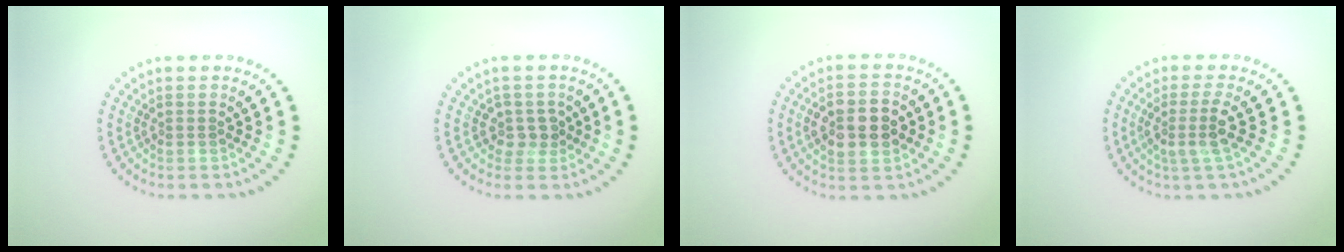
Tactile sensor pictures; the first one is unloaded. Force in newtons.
{"total": 1.8, "press": 1.4, "slide": 1.1}
{"total": 4.9, "press": 4.9, "slide": 0.2}
{"total": 2.6, "press": 1.9, "slide": 1.7}